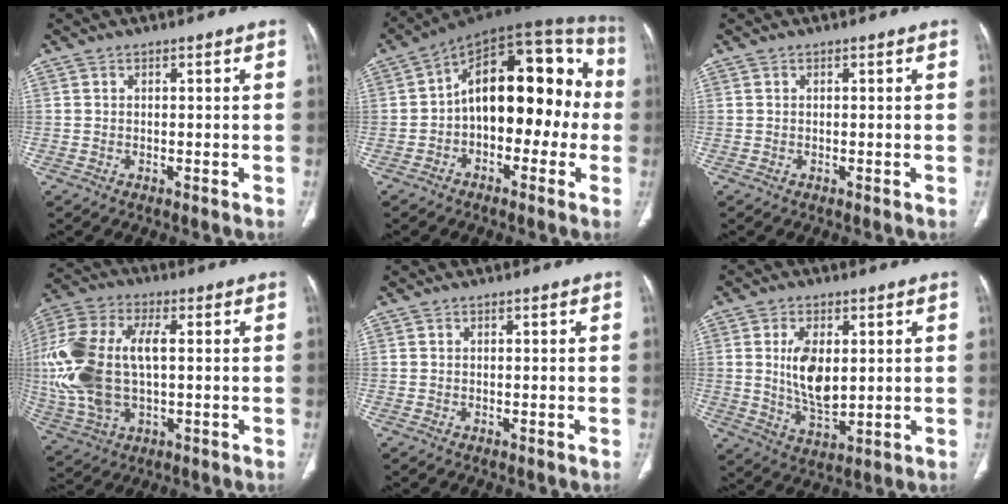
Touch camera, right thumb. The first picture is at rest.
{"total": 19.9, "force": [-1.1, 11.4, 16.3], "torque": [-0.193, 0.057, -0.032]}
{"total": 0.0}
{"total": 19.6, "force": [0.7, 10.6, 16.4], "torque": [-0.384, 0.008, 0.018]}
{"total": 0.0}
{"total": 9.5, "force": [1.5, 5.1, 7.9], "torque": [-0.136, -0.017, 0.039]}